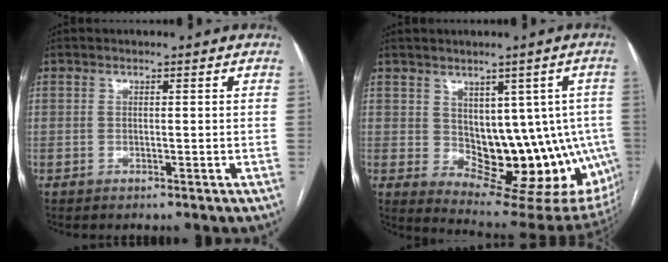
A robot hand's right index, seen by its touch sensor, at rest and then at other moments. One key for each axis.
{"total": 14.7, "fx": -0.8, "fy": 8.9, "fz": 11.7, "tx": -0.116, "ty": 0.008, "tz": 0.010}